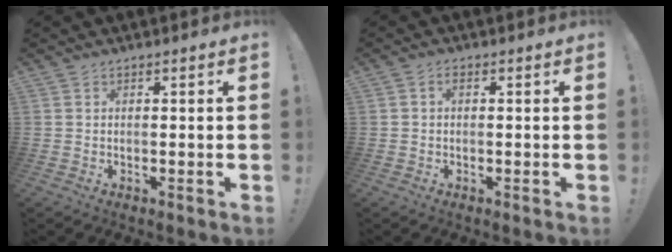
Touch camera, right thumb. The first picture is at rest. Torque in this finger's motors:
{"motor_torque": [-0.25, 0.11, -0.18, 0.12, 0.10]}